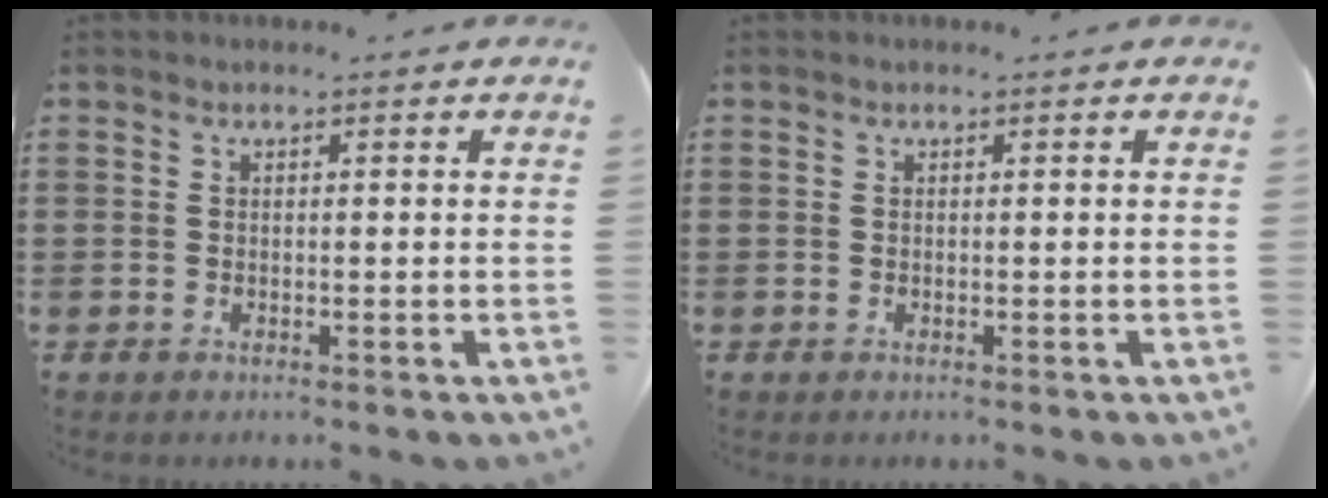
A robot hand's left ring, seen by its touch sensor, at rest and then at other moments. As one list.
[{"total": 0.0}]